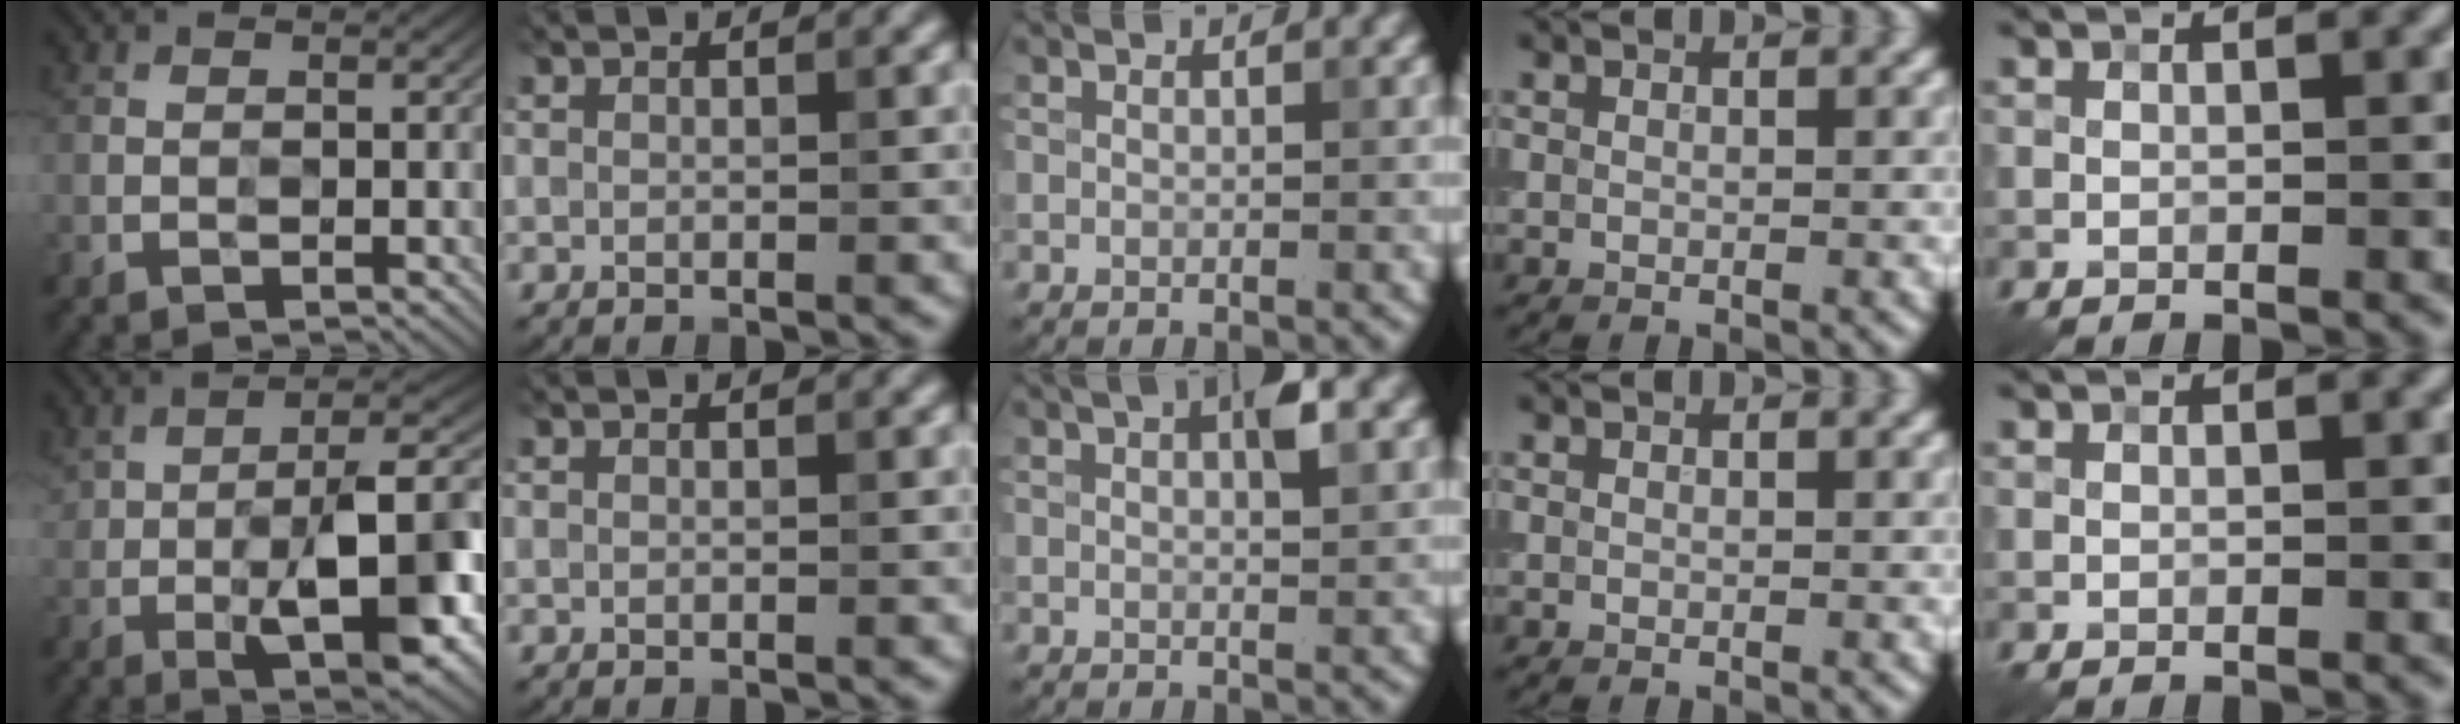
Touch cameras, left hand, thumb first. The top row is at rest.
{"thumb": {"total": 11.6, "force": [-2.7, 3.9, 10.5], "torque": [-0.164, 0.014, -0.045]}, "middle": {"total": 1.4, "force": [0.0, -0.2, 1.4], "torque": [-0.037, 0.002, 0.019]}}